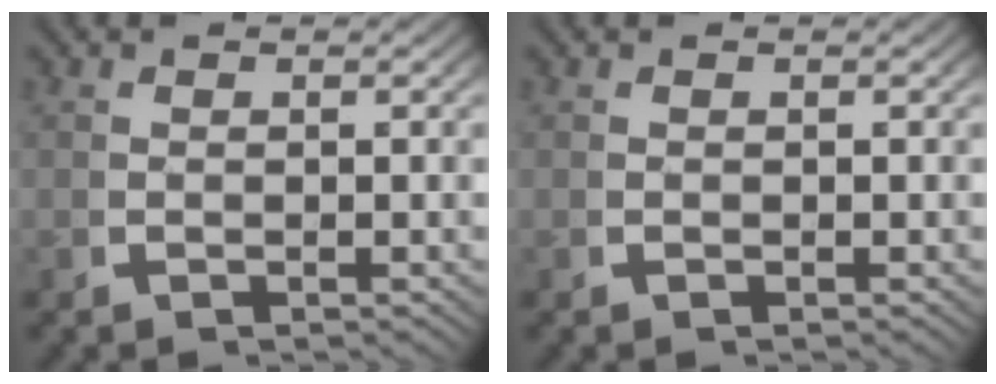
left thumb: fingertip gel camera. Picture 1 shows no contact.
{"total": 0.0}